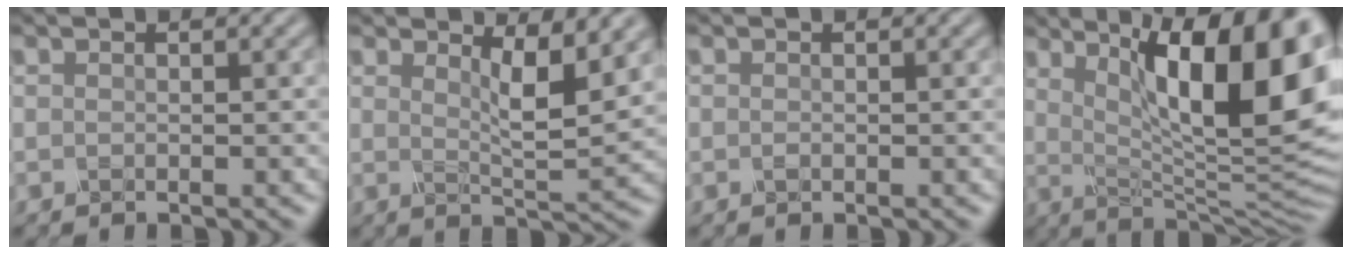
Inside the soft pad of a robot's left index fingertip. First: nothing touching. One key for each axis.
{"total": 4.2, "fx": 2.1, "fy": 1.0, "fz": 3.5, "tx": -0.055, "ty": -0.013, "tz": 0.035}
{"total": 0.0}
{"total": 16.1, "fx": 5.3, "fy": 5.2, "fz": 14.3, "tx": -0.189, "ty": -0.003, "tz": 0.094}